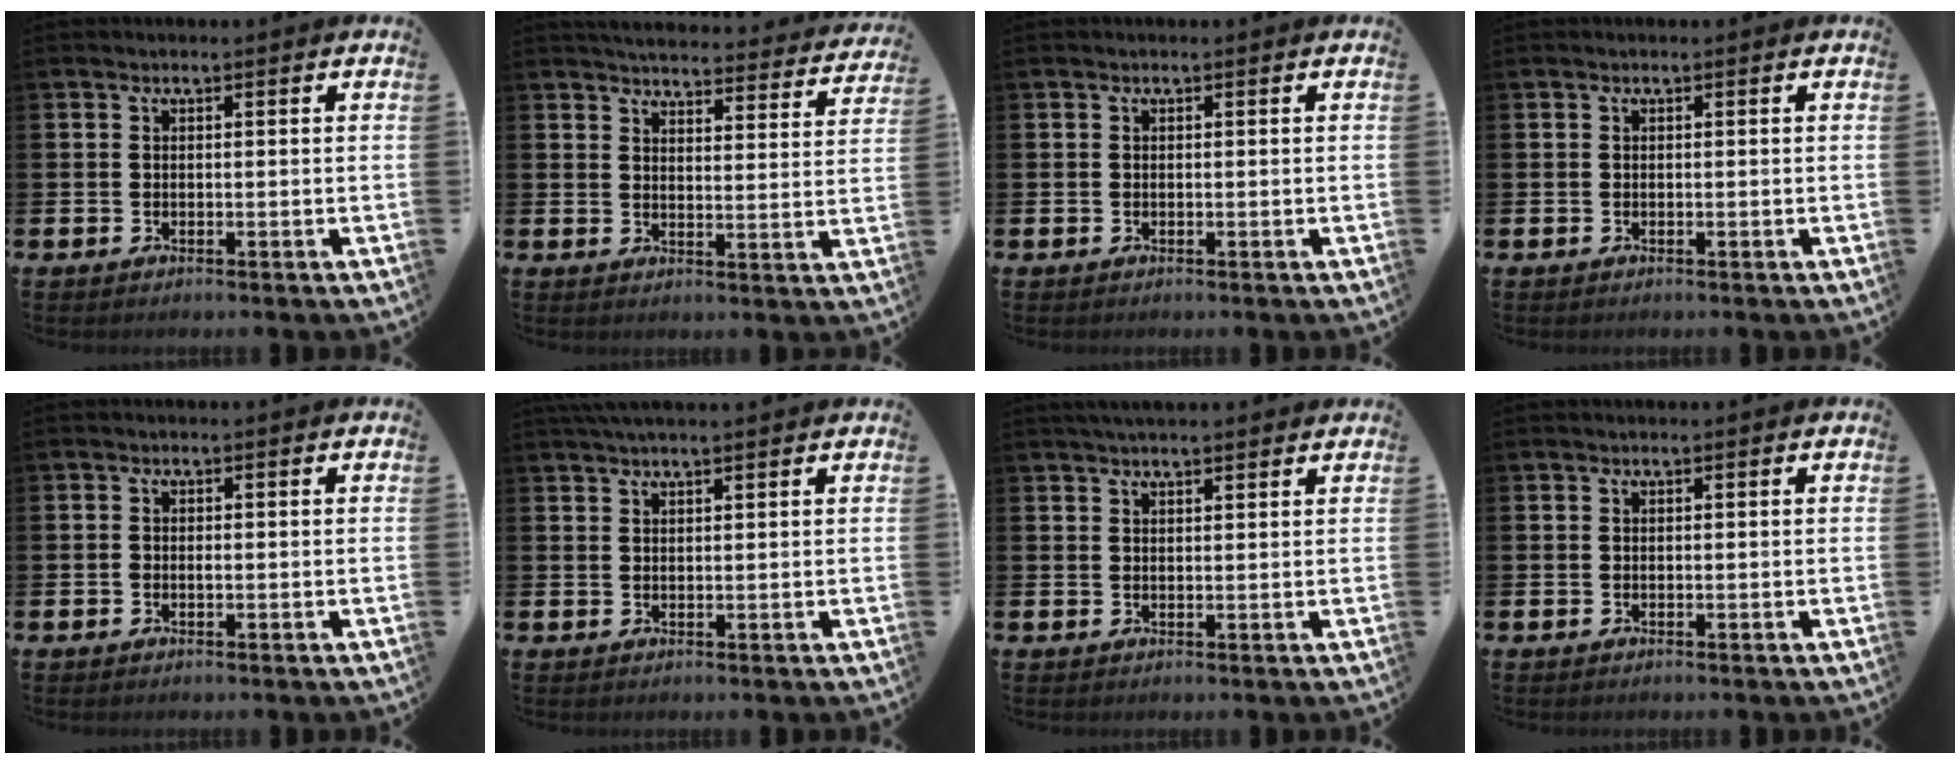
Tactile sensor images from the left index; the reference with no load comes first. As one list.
[{"total": 4.9, "force": [4.9, 0.6, 0.6], "torque": [-0.021, -0.040, 0.083]}, {"total": 0.0}, {"total": 0.0}, {"total": 0.6, "force": [-0.2, 0.4, 0.4], "torque": [-0.012, 0.003, -0.004]}, {"total": 2.0, "force": [1.9, 0.0, 0.7], "torque": [-0.008, -0.004, 0.034]}, {"total": 2.4, "force": [2.2, 0.3, 0.8], "torque": [-0.010, -0.005, 0.038]}, {"total": 0.0}]